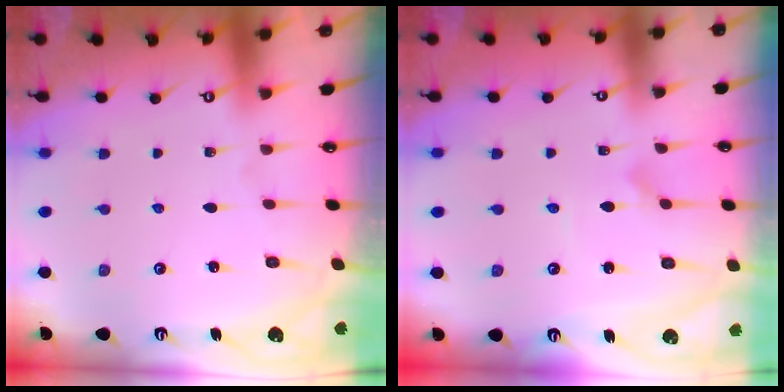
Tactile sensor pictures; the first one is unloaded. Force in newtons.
{"total": 2.2, "press": 2.2, "slide": 0.2}